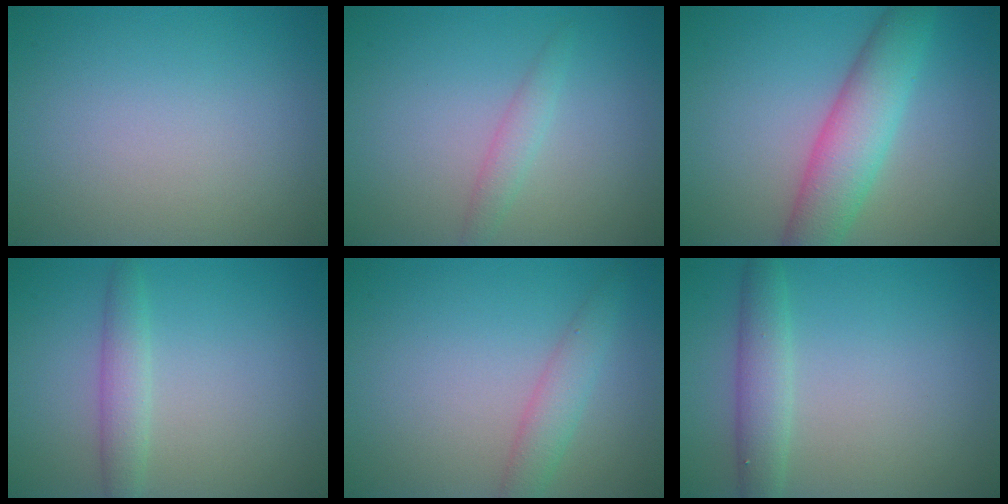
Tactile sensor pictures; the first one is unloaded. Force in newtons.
{"total": 1.4, "press": 1.4, "slide": 0.1}
{"total": 5.7, "press": 5.7, "slide": 0.1}
{"total": 2.2, "press": 2.2, "slide": 0.0}
{"total": 2.4, "press": 2.4, "slide": 0.1}
{"total": 2.8, "press": 2.8, "slide": 0.1}